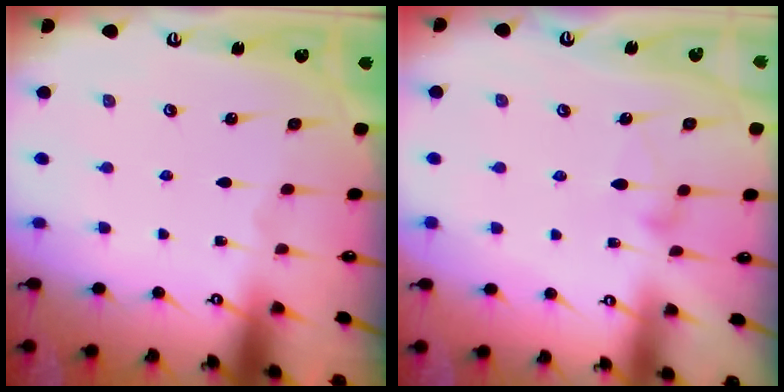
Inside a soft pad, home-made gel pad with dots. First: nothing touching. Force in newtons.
{"total": 5.6, "press": 5.6, "slide": 0.3}